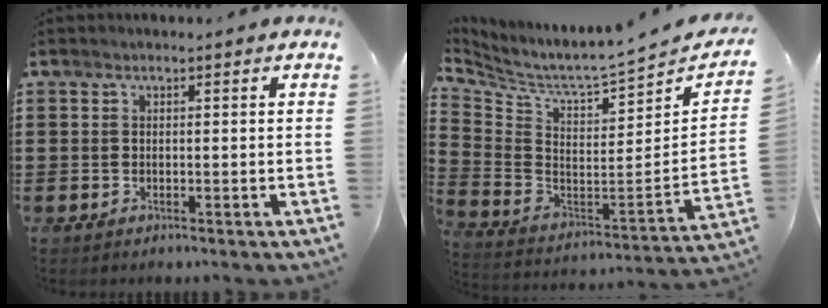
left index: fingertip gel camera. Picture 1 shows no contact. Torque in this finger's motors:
{"motor_torque": [0.27, 0.26, 0.10, 0.02]}